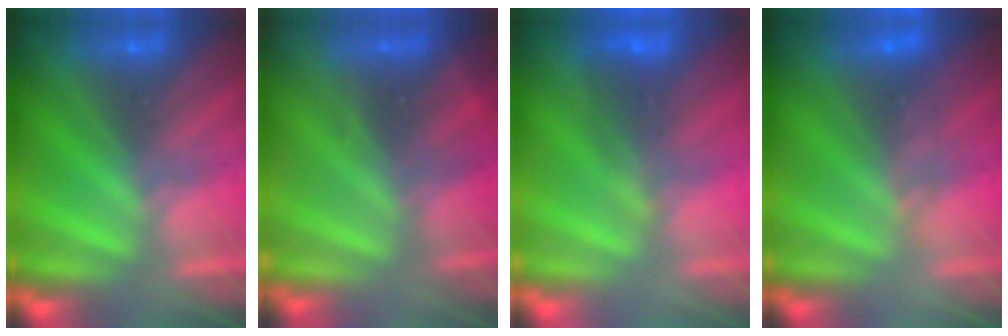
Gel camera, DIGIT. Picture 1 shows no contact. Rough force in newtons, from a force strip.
{"total": 4.9}
{"total": 1.6}
{"total": 4.3}